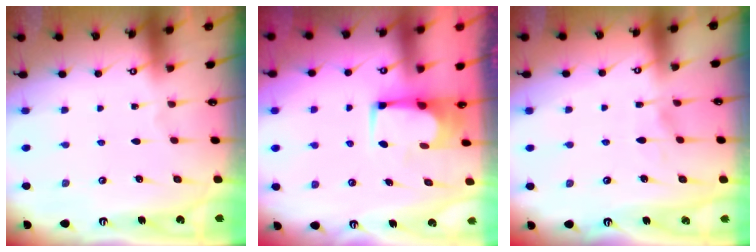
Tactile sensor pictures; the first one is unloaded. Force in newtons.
{"total": 2.5, "press": 2.5, "slide": 0.1}
{"total": 3.9, "press": 3.9, "slide": 0.4}